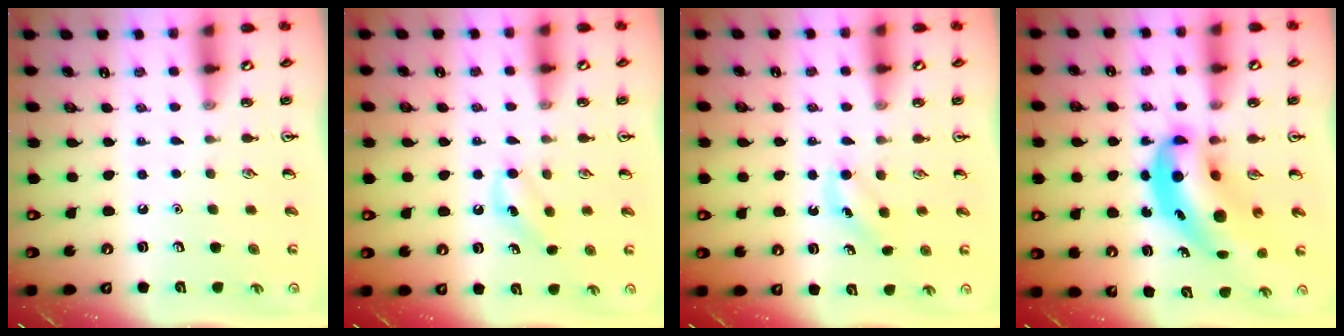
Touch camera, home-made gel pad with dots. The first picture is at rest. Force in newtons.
{"total": 6.7, "press": 6.5, "slide": 1.7}
{"total": 3.7, "press": 3.6, "slide": 1.0}
{"total": 9.6, "press": 9.3, "slide": 2.5}